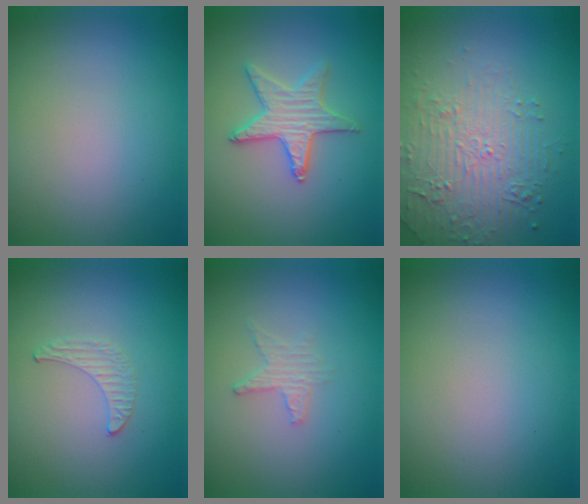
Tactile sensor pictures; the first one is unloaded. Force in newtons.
{"total": 3.1, "press": 3.1, "slide": 0.5}
{"total": 5.0, "press": 3.9, "slide": 3.1}
{"total": 0.5, "press": 0.5, "slide": 0.2}
{"total": 1.5, "press": 1.4, "slide": 0.3}
{"total": 0.0}